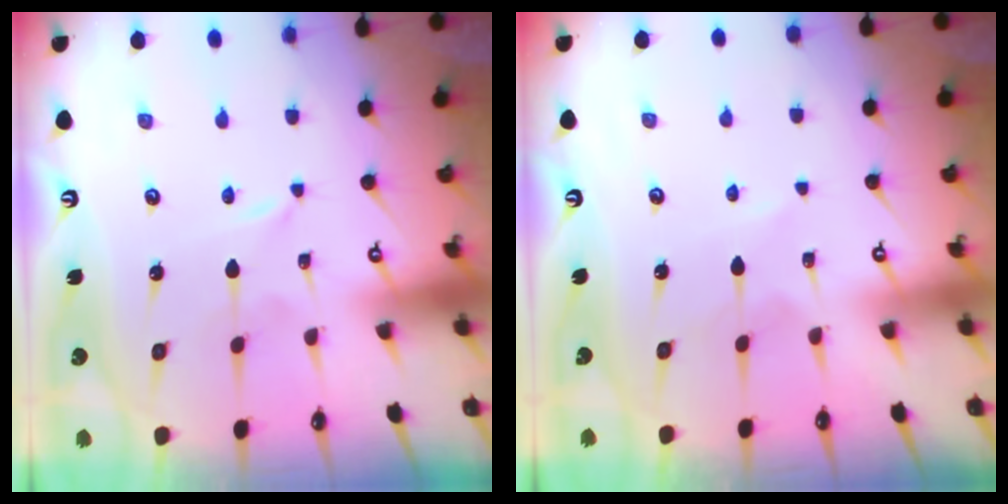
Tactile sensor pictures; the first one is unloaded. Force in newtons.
{"total": 1.6, "press": 1.5, "slide": 0.3}